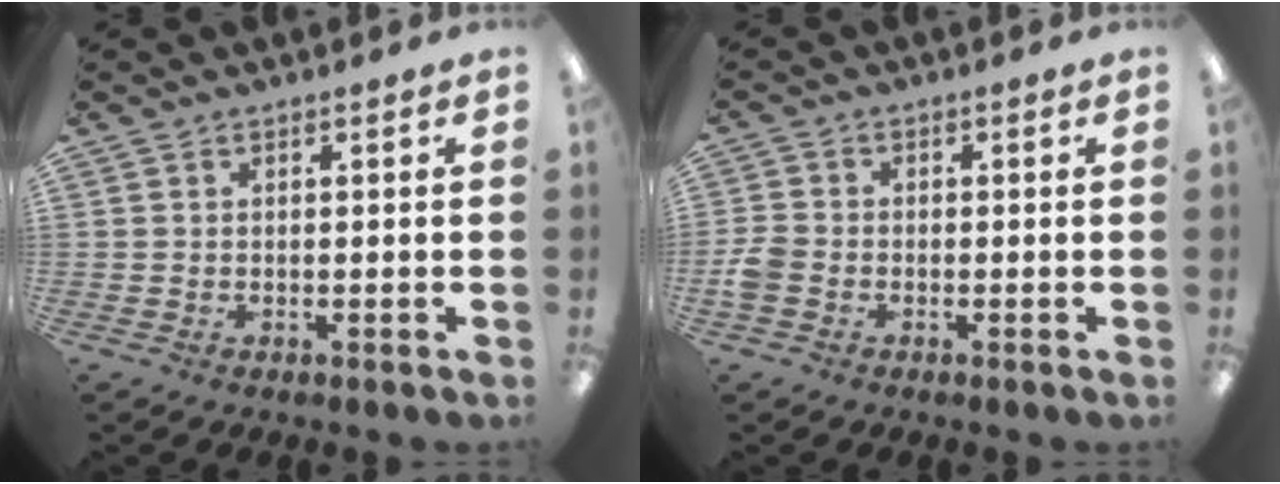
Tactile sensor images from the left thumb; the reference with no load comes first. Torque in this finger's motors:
{"motor_torque": [-0.13, 0.19, 0.08, -0.05, 0.01]}